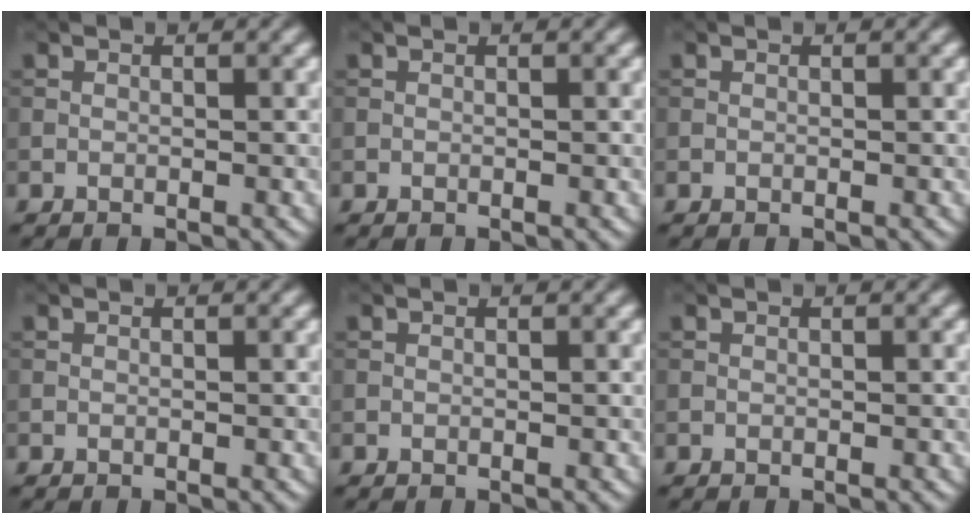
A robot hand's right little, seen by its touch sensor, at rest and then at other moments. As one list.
[{"total": 0.0}, {"total": 0.0}, {"total": 0.0}, {"total": 0.0}, {"total": 0.0}]